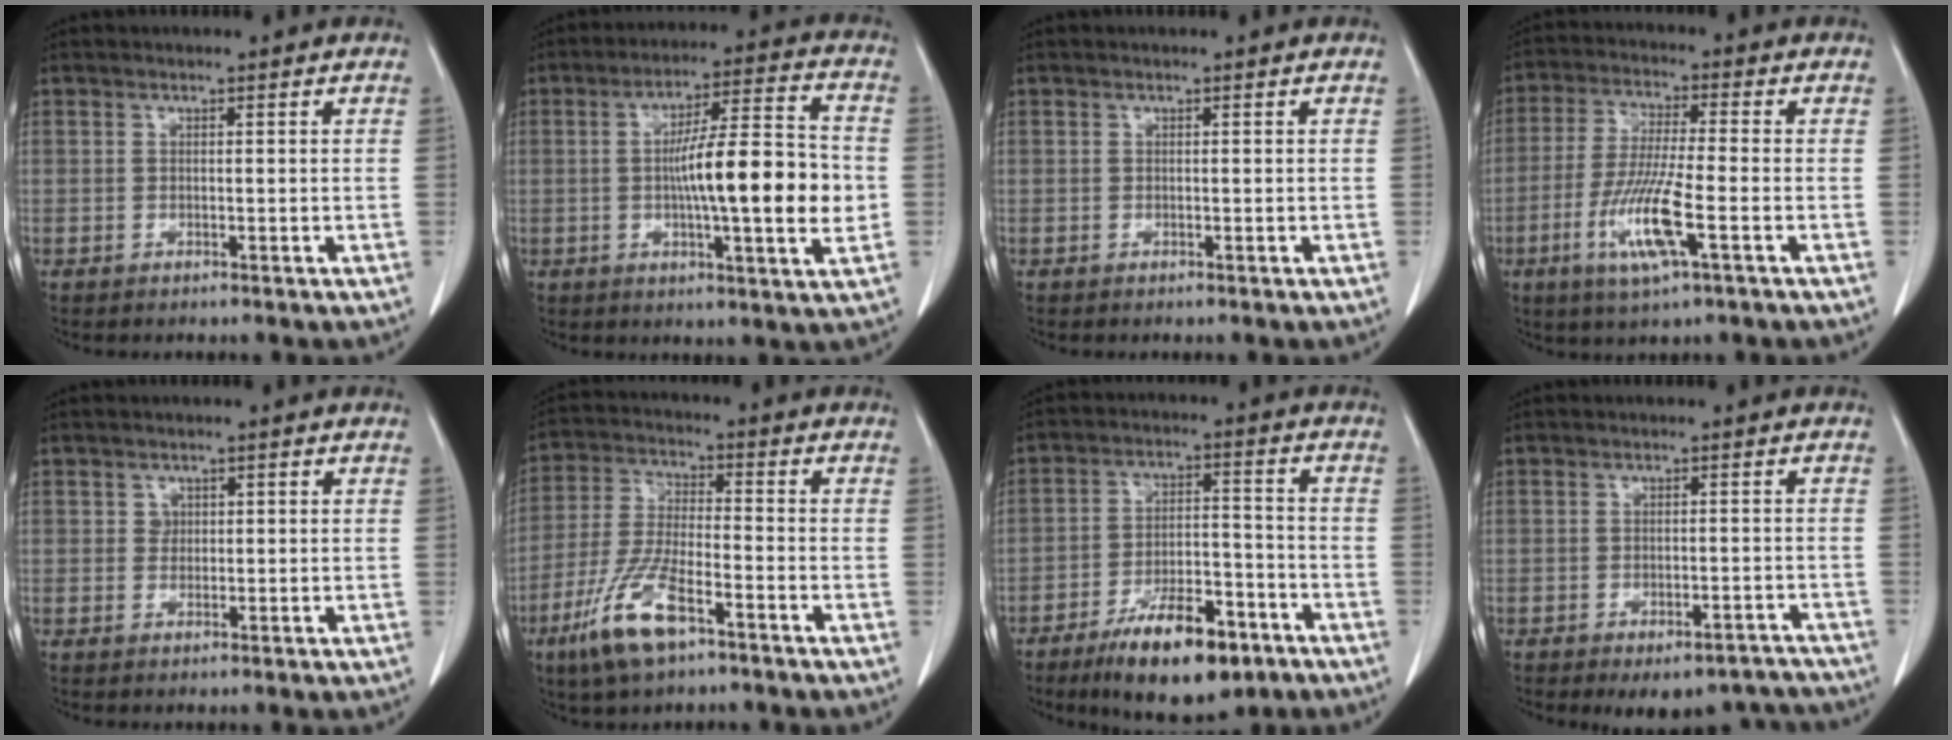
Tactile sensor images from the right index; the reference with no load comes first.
{"total": 15.7, "force": [-1.3, 1.5, 15.5], "torque": [-0.245, 0.007, -0.024]}
{"total": 0.0}
{"total": 10.4, "force": [-3.7, 0.6, 9.7], "torque": [-0.195, -0.016, -0.071]}
{"total": 1.5, "force": [0.4, 1.3, 0.5], "torque": [-0.004, 0.003, 0.009]}
{"total": 11.2, "force": [-6.4, 2.7, 8.8], "torque": [-0.187, -0.017, -0.121]}
{"total": 13.6, "force": [-8.6, 4.6, 9.4], "torque": [-0.153, 0.002, -0.138]}
{"total": 11.0, "force": [-9.2, 4.6, 3.7], "torque": [-0.034, 0.019, -0.105]}